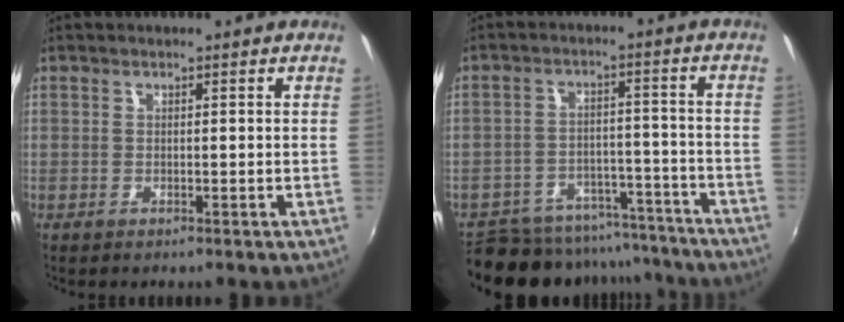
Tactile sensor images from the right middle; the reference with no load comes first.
{"total": 17.2, "force": [-15.3, 6.5, 4.4], "torque": [-0.096, 0.027, -0.200]}